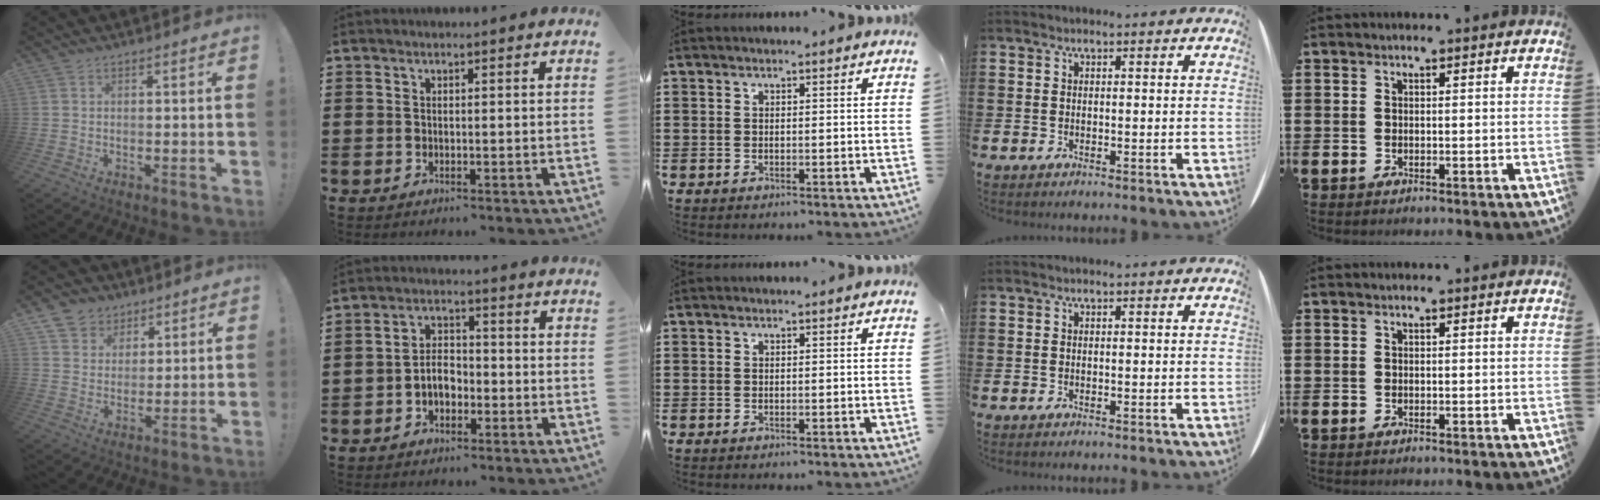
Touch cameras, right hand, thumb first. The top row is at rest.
{"thumb": {"total": 6.7, "force": [3.8, 5.5, 0.5], "torque": [-0.004, -0.033, 0.074]}, "index": {"total": 4.1, "force": [-1.6, 2.6, 2.6], "torque": [-0.057, 0.006, -0.034]}}